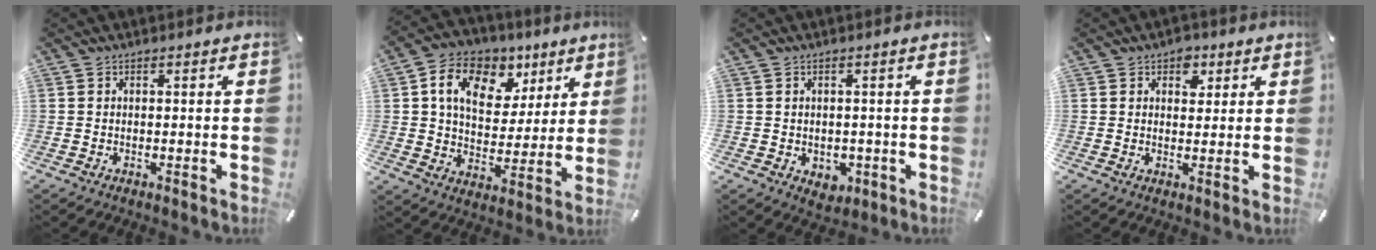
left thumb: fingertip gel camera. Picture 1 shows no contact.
{"total": 13.1, "force": [6.2, 9.7, 6.4], "torque": [-0.106, -0.022, 0.112]}
{"total": 2.8, "force": [-0.4, 2.6, 1.0], "torque": [-0.003, -0.003, -0.010]}
{"total": 4.0, "force": [1.9, 3.0, 1.9], "torque": [-0.004, -0.009, 0.024]}